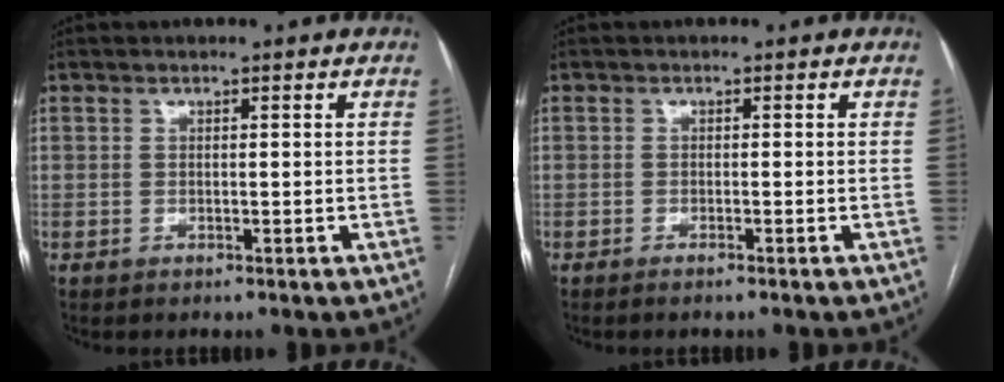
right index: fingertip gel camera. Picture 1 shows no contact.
{"total": 1.0, "force": [-0.8, -0.1, 0.6], "torque": [-0.014, -0.001, -0.014]}